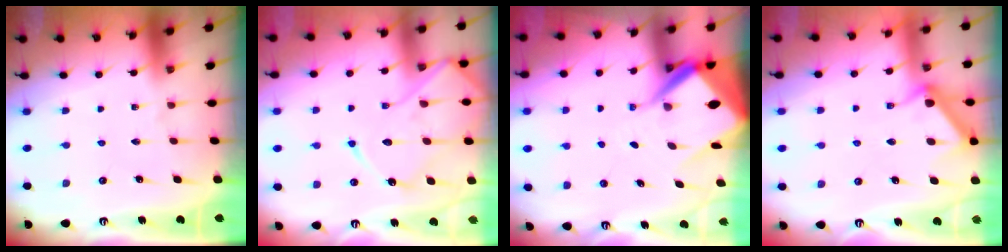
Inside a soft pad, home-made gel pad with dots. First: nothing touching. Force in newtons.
{"total": 15.1, "press": 15.0, "slide": 1.5}
{"total": 10.7, "press": 10.7, "slide": 1.1}
{"total": 8.6, "press": 8.6, "slide": 0.2}